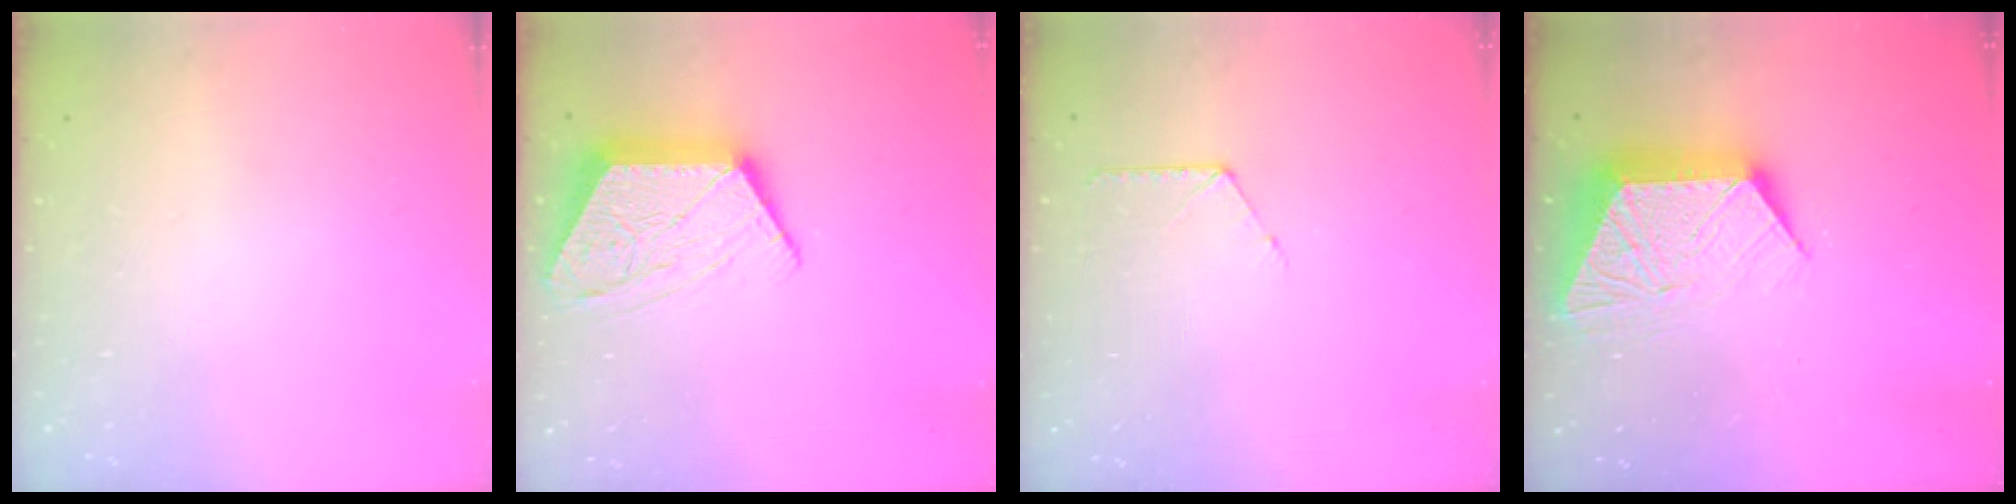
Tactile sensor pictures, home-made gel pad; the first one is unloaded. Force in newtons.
{"total": 13.4, "press": 13.4, "slide": 0.7}
{"total": 6.2, "press": 6.2, "slide": 0.6}
{"total": 13.4, "press": 13.3, "slide": 0.9}